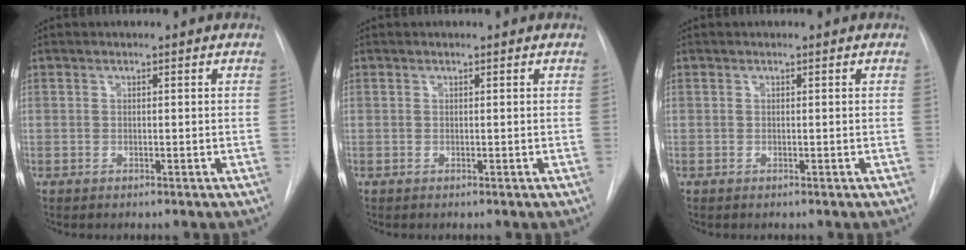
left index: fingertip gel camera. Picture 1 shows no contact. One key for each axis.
{"total": 0.0}
{"total": 0.0}